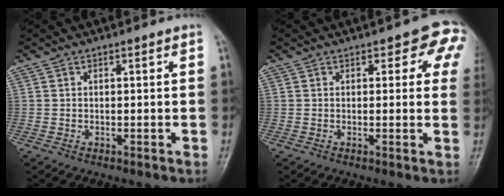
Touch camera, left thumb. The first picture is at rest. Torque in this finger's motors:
{"motor_torque": [0.38, 0.53, 0.10, -0.15, 0.02]}